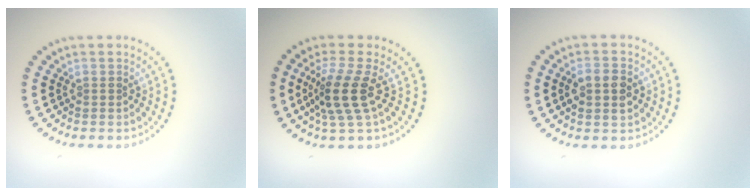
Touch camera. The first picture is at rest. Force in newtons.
{"total": 3.7, "press": 2.8, "slide": 2.4}
{"total": 2.7, "press": 2.7, "slide": 0.1}